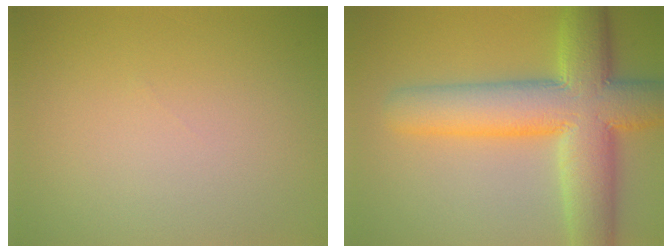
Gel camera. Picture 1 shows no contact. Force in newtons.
{"total": 11.2, "press": 11.2, "slide": 0.6}